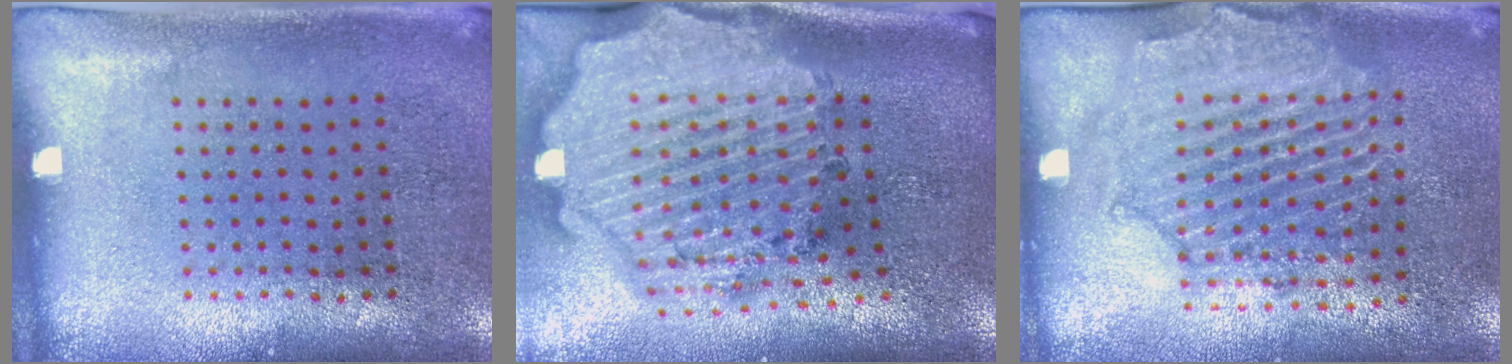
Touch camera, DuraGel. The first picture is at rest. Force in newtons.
{"total": 3.6, "press": 3.0, "slide": 1.9}
{"total": 2.1, "press": 2.0, "slide": 0.6}